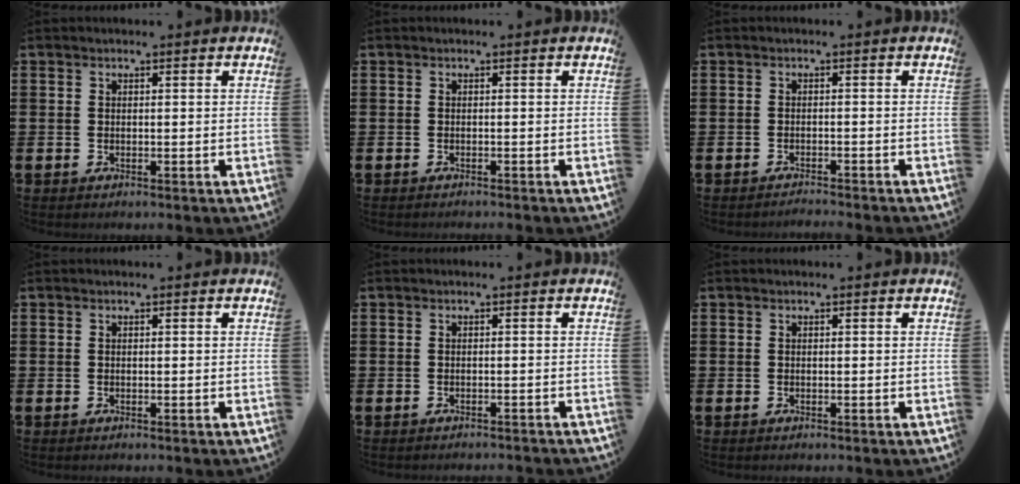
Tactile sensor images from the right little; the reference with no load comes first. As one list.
[{"total": 0.0}, {"total": 1.0, "force": [-1.0, -0.2, 0.0], "torque": [0.000, 0.001, -0.021]}, {"total": 0.0}, {"total": 0.6, "force": [-0.6, -0.1, 0.0], "torque": [-0.001, -0.002, -0.011]}, {"total": 0.0}]